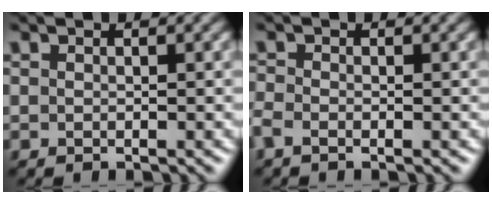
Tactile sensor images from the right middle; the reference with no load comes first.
{"total": 1.4, "force": [-0.9, 0.6, 0.8], "torque": [-0.023, -0.006, -0.027]}